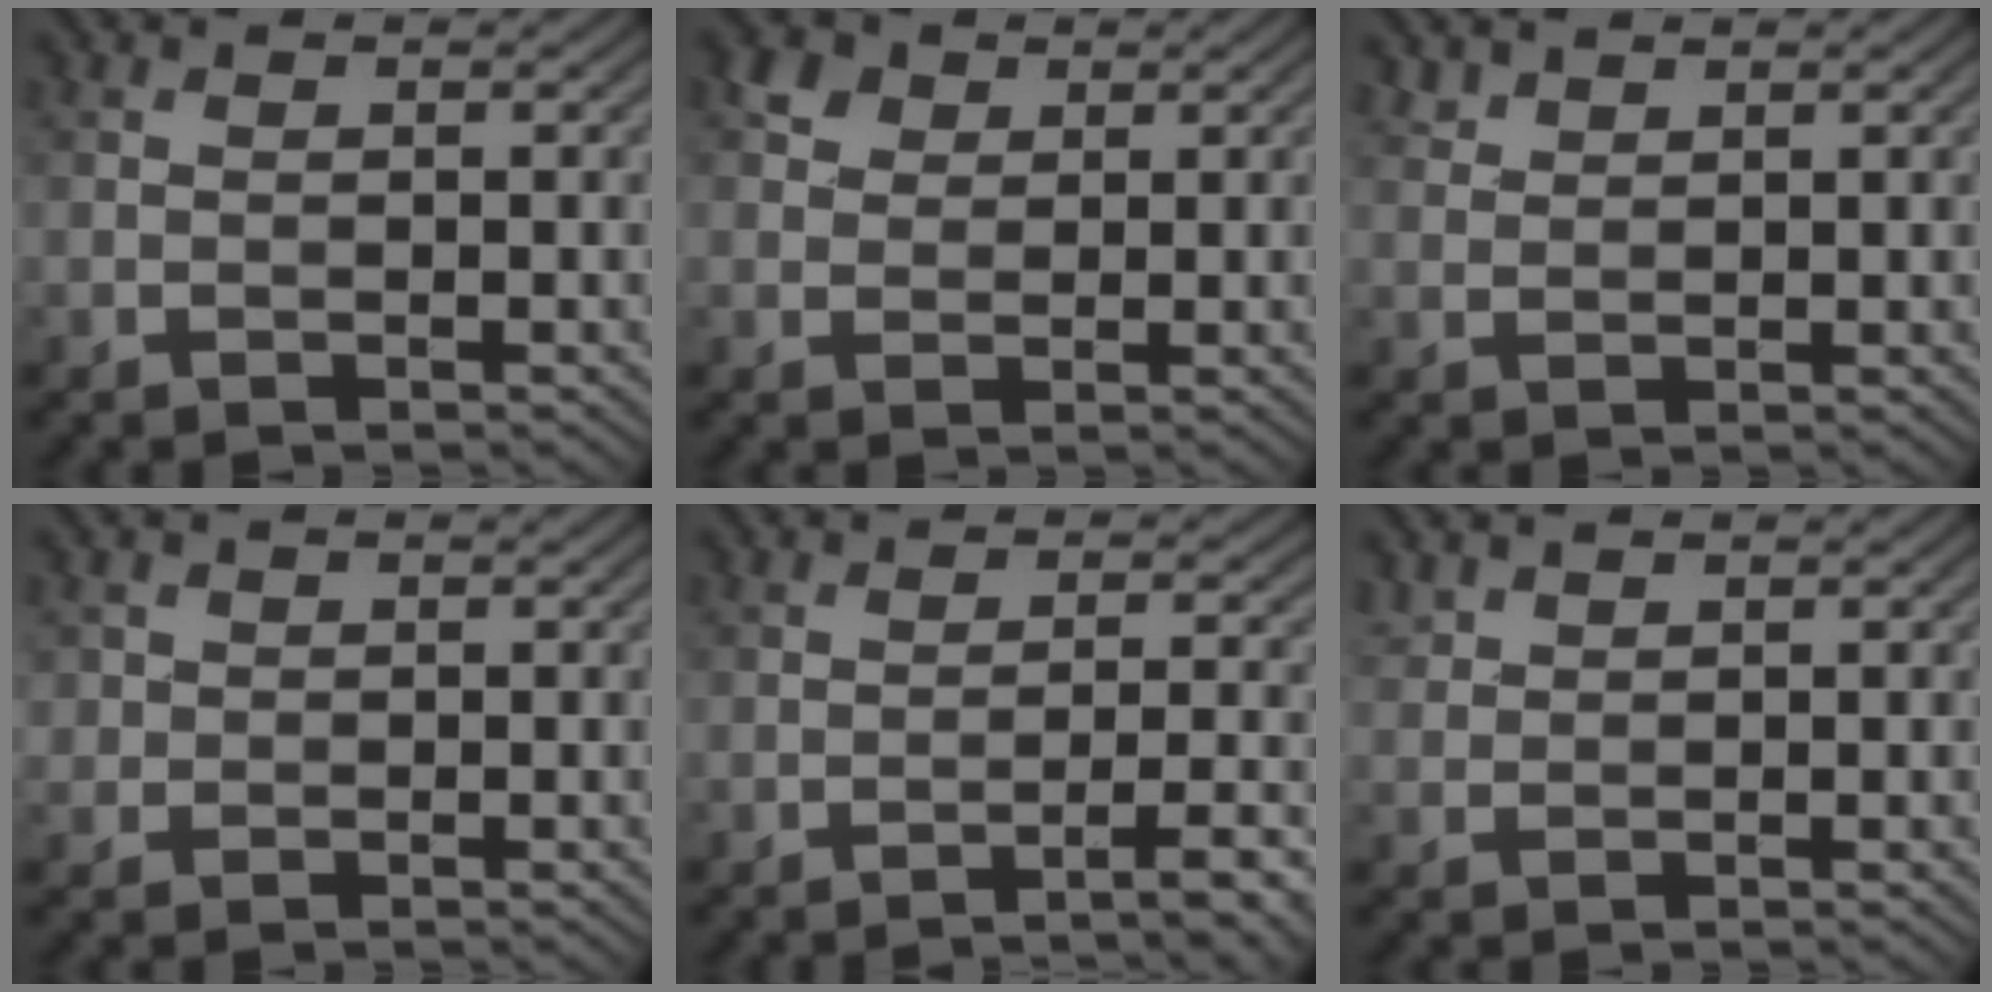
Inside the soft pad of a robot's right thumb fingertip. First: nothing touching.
{"total": 3.0, "force": [1.5, 2.3, 1.2], "torque": [-0.030, 0.005, 0.027]}
{"total": 1.5, "force": [1.4, 0.4, 0.3], "torque": [-0.011, 0.001, 0.035]}
{"total": 1.5, "force": [0.3, 1.4, 0.1], "torque": [0.000, -0.006, 0.005]}
{"total": 4.9, "force": [-3.1, 0.6, 3.8], "torque": [-0.048, 0.018, -0.058]}
{"total": 1.5, "force": [1.3, 0.5, 0.4], "torque": [-0.014, 0.005, 0.035]}